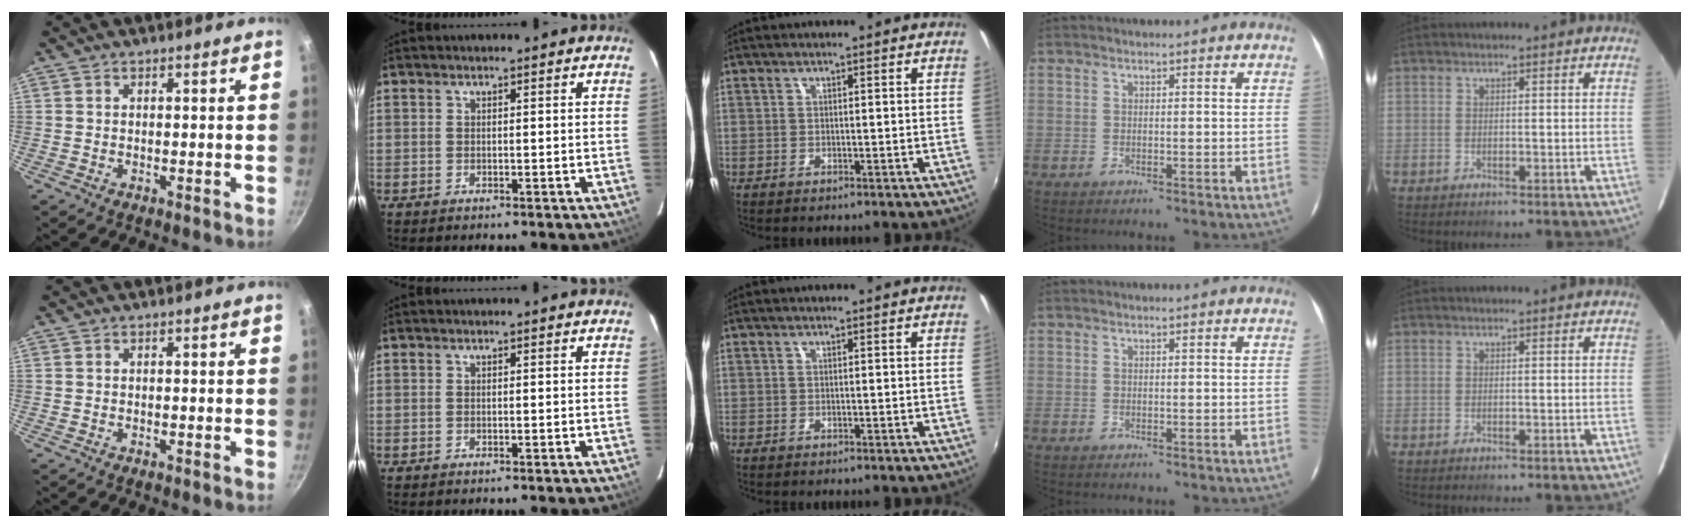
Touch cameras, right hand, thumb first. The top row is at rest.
{}